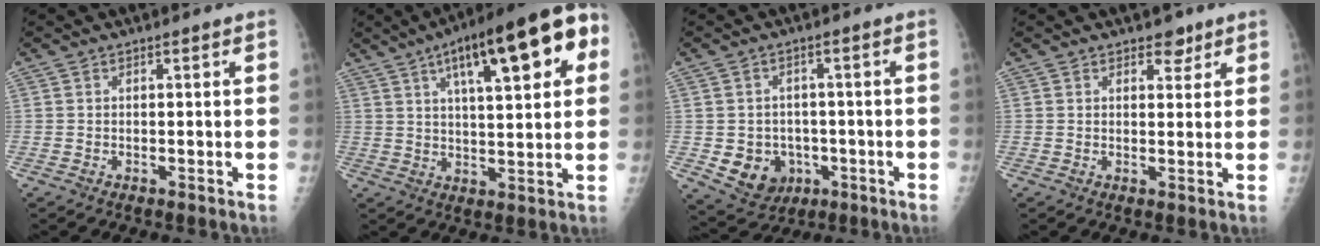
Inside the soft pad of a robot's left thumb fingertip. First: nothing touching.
{"total": 20.3, "force": [7.9, 6.4, 17.5], "torque": [-0.230, 0.008, 0.108]}
{"total": 8.4, "force": [-2.0, 7.4, 3.5], "torque": [-0.031, 0.008, -0.015]}
{"total": 3.1, "force": [2.1, 1.8, 1.3], "torque": [0.001, -0.012, 0.030]}